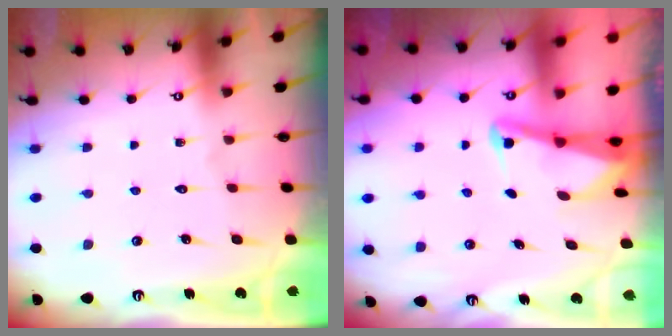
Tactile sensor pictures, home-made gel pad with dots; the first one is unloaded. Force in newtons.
{"total": 2.5, "press": 2.4, "slide": 0.6}